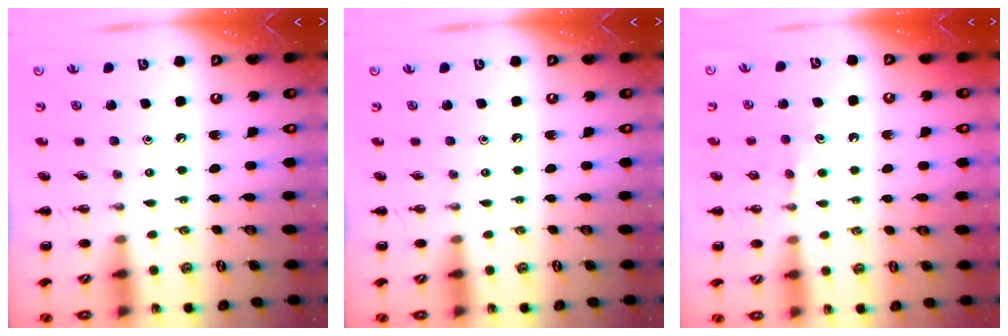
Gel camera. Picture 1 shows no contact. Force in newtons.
{"total": 0.0}
{"total": 5.1, "press": 4.8, "slide": 1.5}